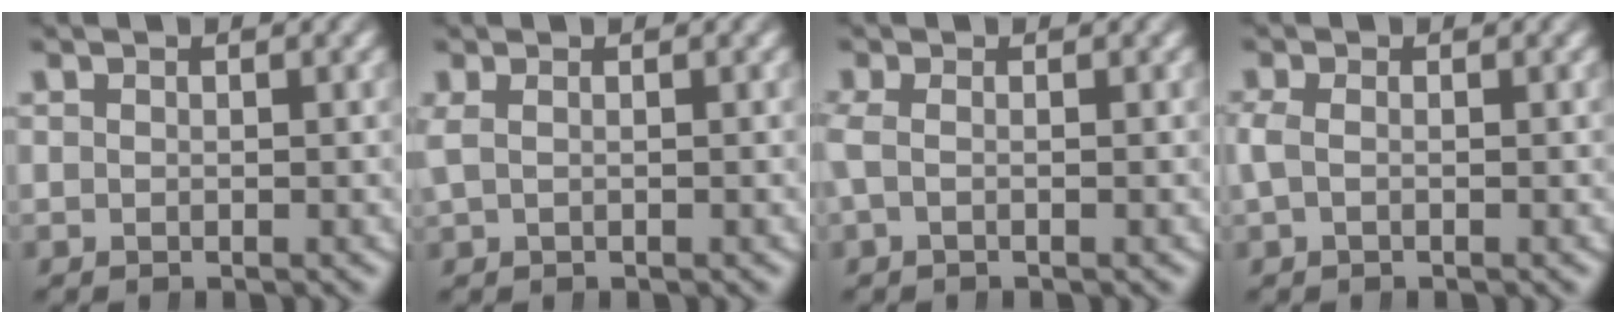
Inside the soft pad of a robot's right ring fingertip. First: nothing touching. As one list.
[{"total": 0.7, "force": [0.3, -0.3, 0.6], "torque": [-0.013, 0.002, 0.013]}, {"total": 1.0, "force": [-0.1, 0.0, 1.0], "torque": [-0.026, -0.004, 0.002]}, {"total": 1.1, "force": [0.0, 0.4, 1.0], "torque": [-0.028, -0.002, 0.004]}]